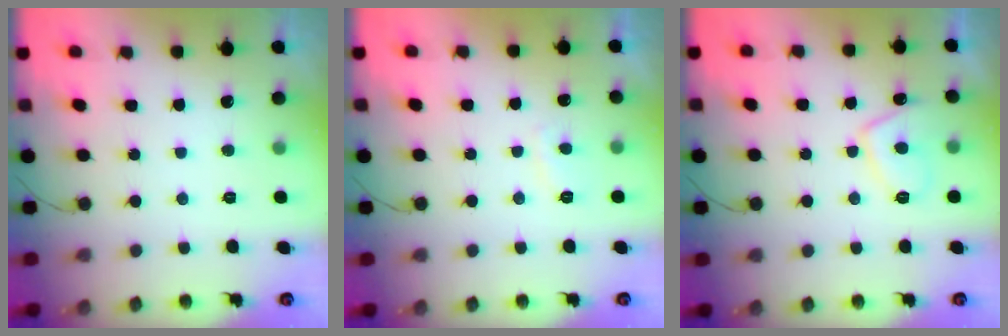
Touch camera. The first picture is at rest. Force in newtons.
{"total": 2.5, "press": 2.4, "slide": 0.8}
{"total": 6.1, "press": 5.9, "slide": 1.4}